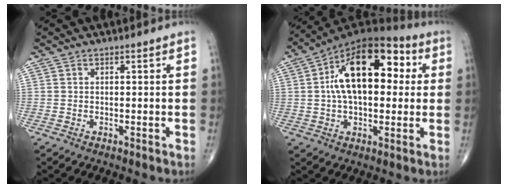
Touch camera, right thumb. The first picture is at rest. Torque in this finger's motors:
{"motor_torque": [-0.14, 2.78, 1.32, -0.48, 0.18]}